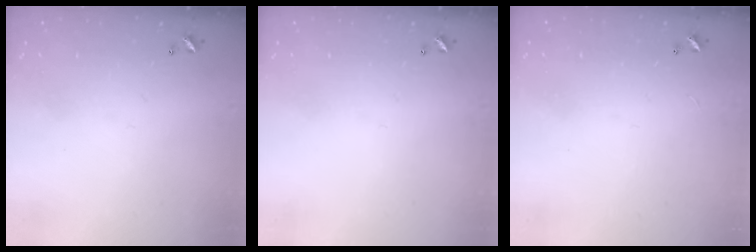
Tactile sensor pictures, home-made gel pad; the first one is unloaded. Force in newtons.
{"total": 0.0}
{"total": 2.8, "press": 2.8, "slide": 0.3}